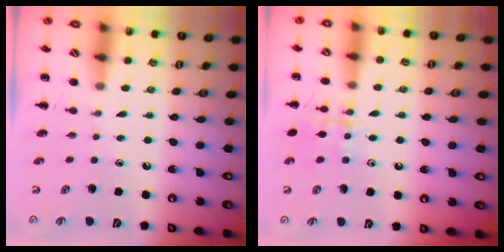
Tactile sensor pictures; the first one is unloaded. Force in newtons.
{"total": 10.3, "press": 10.3, "slide": 0.6}